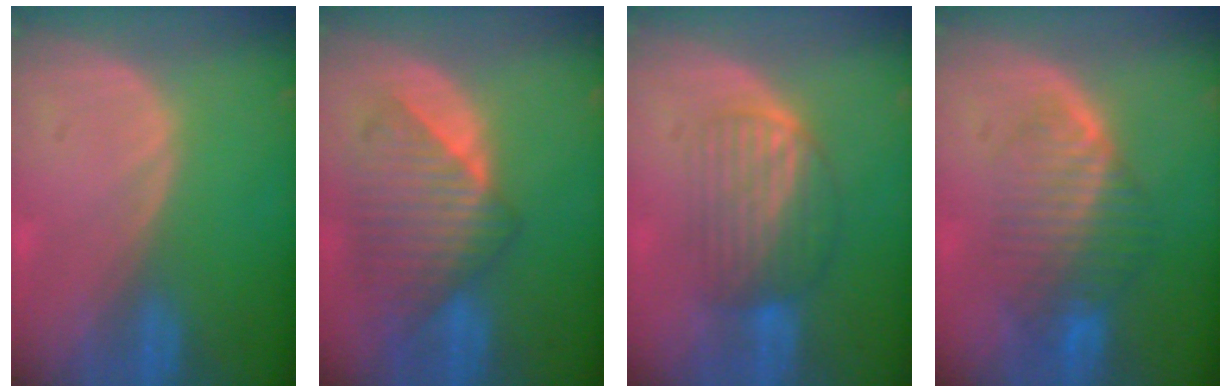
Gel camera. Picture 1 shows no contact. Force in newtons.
{"total": 8.7, "press": 8.1, "slide": 3.1}
{"total": 6.5, "press": 6.3, "slide": 1.6}
{"total": 8.2, "press": 7.2, "slide": 3.8}